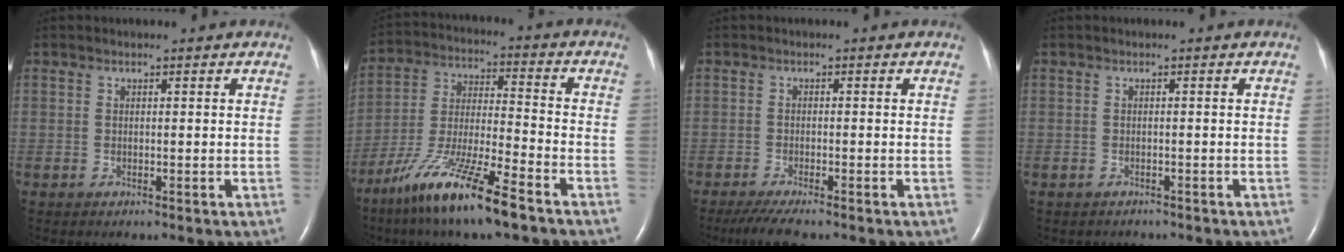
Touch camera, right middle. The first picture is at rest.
{"total": 15.3, "force": [-10.2, 1.2, 11.4], "torque": [-0.239, -0.034, -0.191]}
{"total": 4.6, "force": [-3.7, 0.3, 2.8], "torque": [-0.052, -0.012, -0.061]}
{"total": 1.6, "force": [-1.4, 0.8, 0.1], "torque": [-0.009, -0.001, -0.017]}